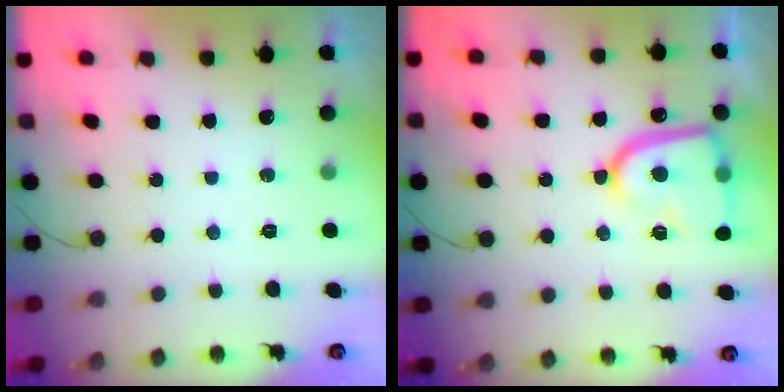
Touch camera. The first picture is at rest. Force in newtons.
{"total": 16.0, "press": 16.0, "slide": 1.1}